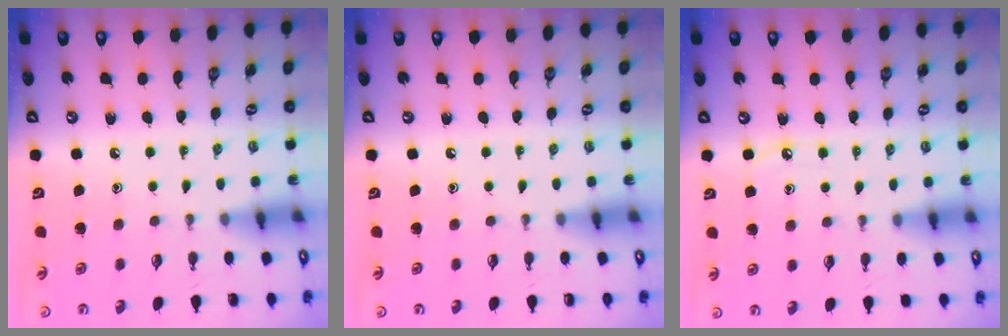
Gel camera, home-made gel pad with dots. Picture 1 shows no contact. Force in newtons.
{"total": 0.0}
{"total": 3.9, "press": 3.9, "slide": 0.6}